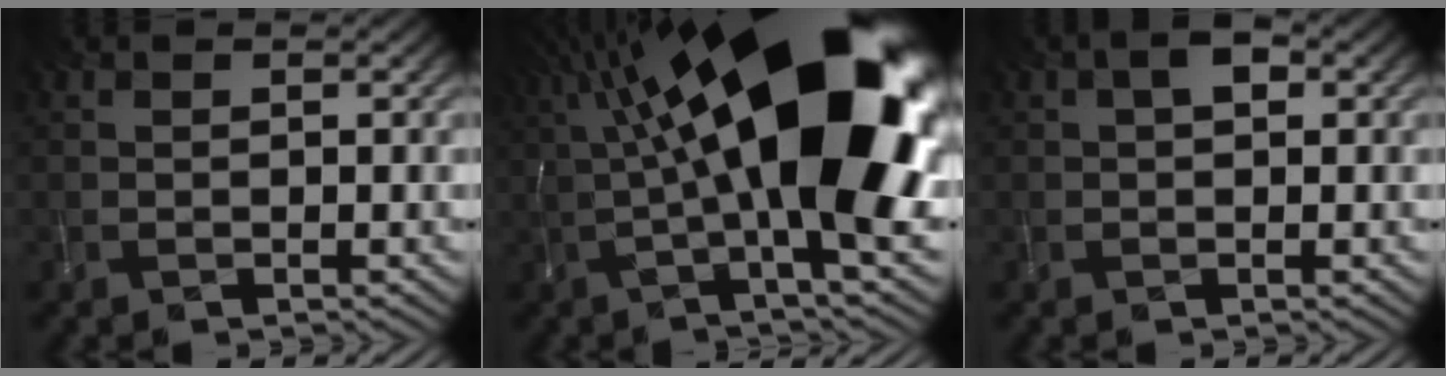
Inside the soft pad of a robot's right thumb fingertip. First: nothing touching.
{"total": 20.6, "force": [3.9, 6.6, 19.1], "torque": [-0.312, 0.035, 0.064]}
{"total": 2.3, "force": [0.7, 1.2, 1.8], "torque": [-0.034, 0.010, 0.010]}